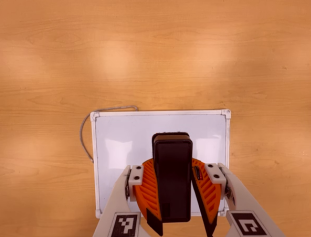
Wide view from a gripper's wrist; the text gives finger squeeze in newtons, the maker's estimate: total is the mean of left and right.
{"total": 11.5, "left": 10.3, "right": 12.7}